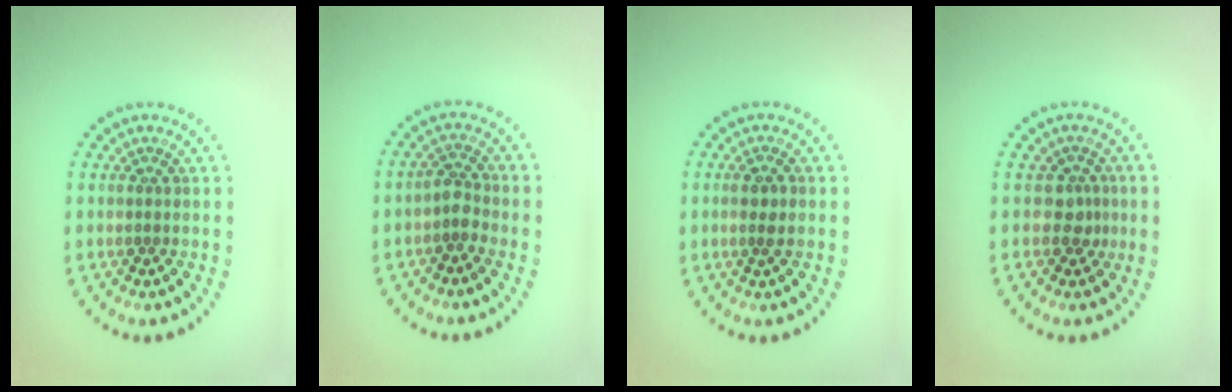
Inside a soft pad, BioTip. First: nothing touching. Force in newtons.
{"total": 1.7, "press": 1.4, "slide": 1.0}
{"total": 1.5, "press": 1.5, "slide": 0.4}
{"total": 1.8, "press": 1.3, "slide": 1.2}